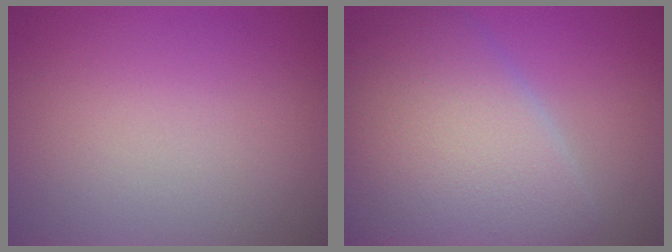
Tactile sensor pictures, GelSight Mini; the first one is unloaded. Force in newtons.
{"total": 9.6, "press": 9.6, "slide": 0.5}